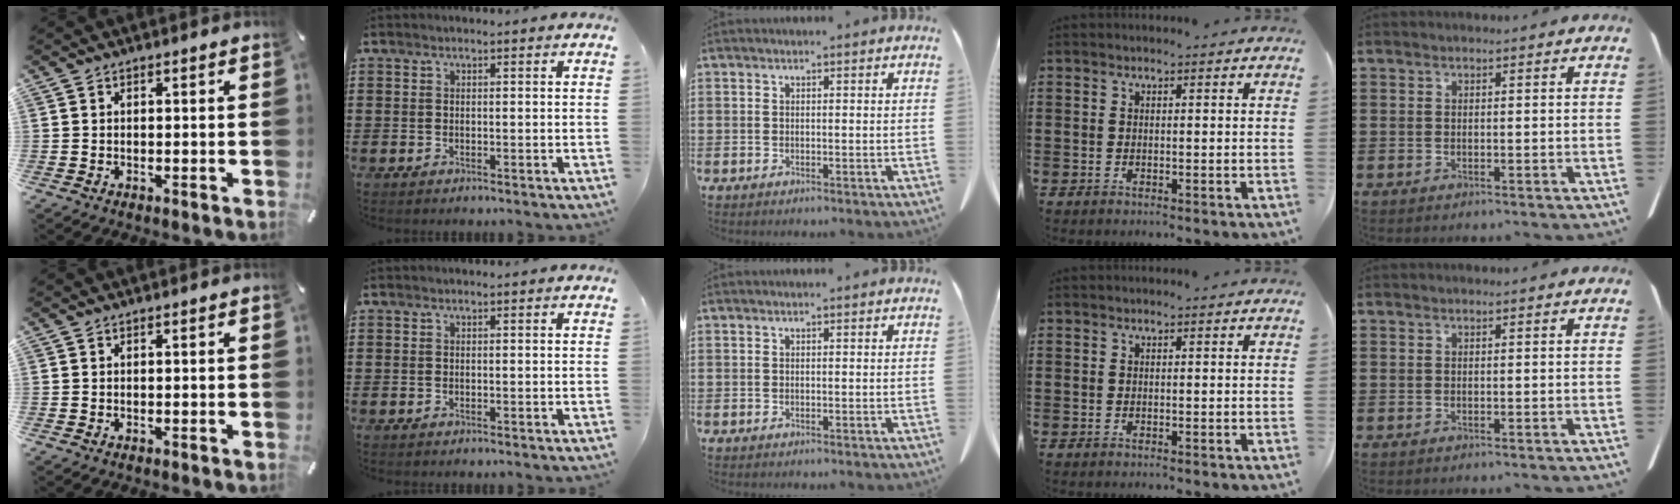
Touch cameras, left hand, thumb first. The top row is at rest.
{}